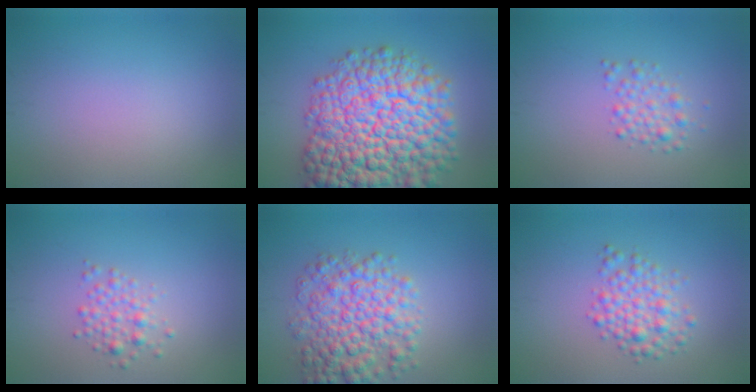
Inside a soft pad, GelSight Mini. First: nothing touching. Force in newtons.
{"total": 15.3, "press": 15.3, "slide": 0.7}
{"total": 1.9, "press": 1.8, "slide": 0.1}
{"total": 1.9, "press": 1.9, "slide": 0.1}
{"total": 6.5, "press": 6.5, "slide": 0.1}
{"total": 3.2, "press": 3.2, "slide": 0.0}